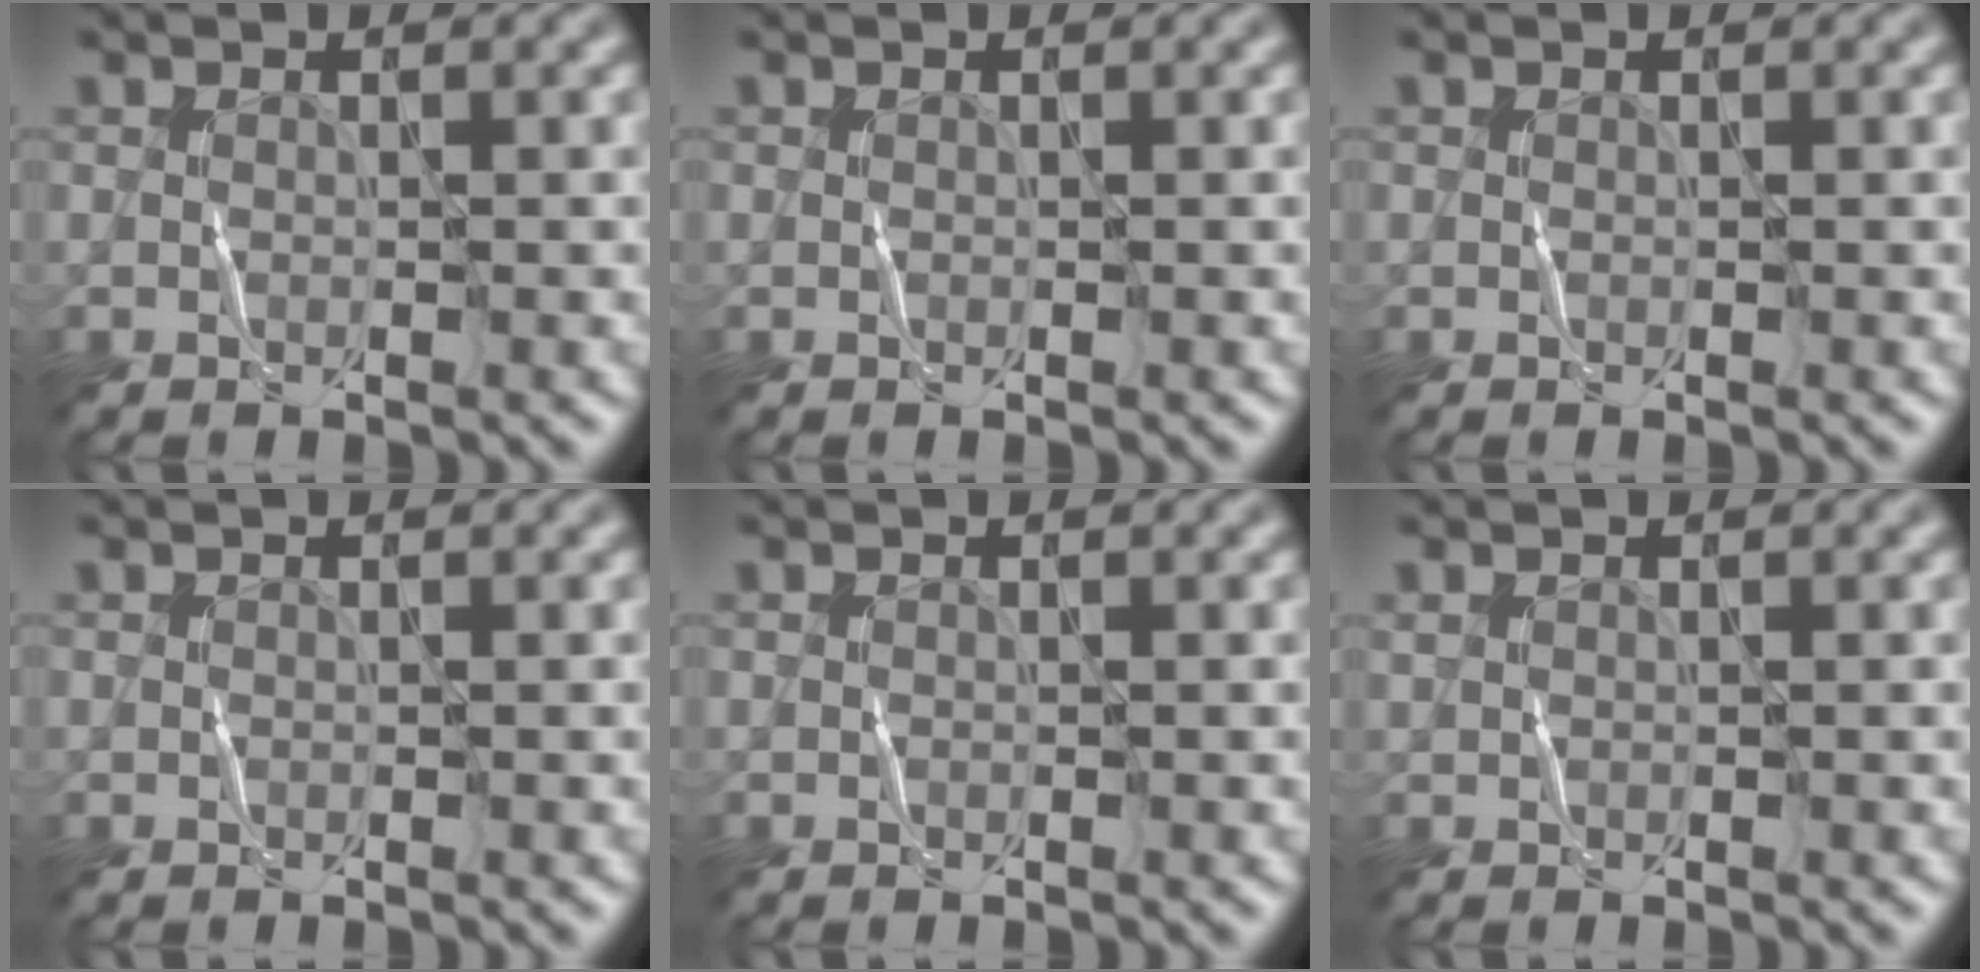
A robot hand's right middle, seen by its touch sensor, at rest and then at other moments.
{"total": 0.0}
{"total": 0.0}
{"total": 0.0}
{"total": 0.0}
{"total": 0.0}